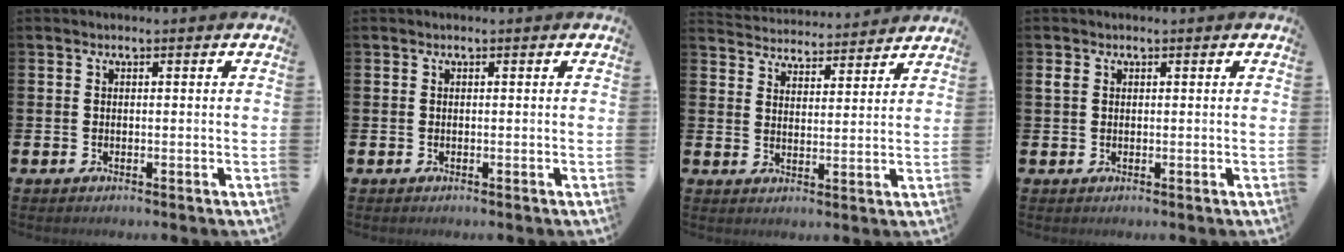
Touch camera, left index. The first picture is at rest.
{"total": 0.0}
{"total": 4.6, "force": [4.5, 0.5, -0.4], "torque": [-0.004, -0.039, 0.079]}
{"total": 1.7, "force": [1.0, 1.2, 0.7], "torque": [-0.001, 0.001, 0.015]}